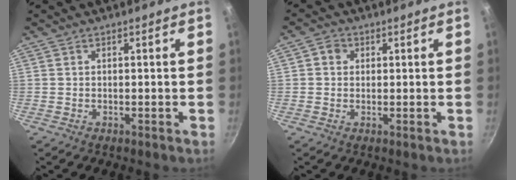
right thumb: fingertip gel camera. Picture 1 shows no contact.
{"total": 2.7, "force": [0.7, 2.4, 1.0], "torque": [-0.003, 0.000, 0.005]}